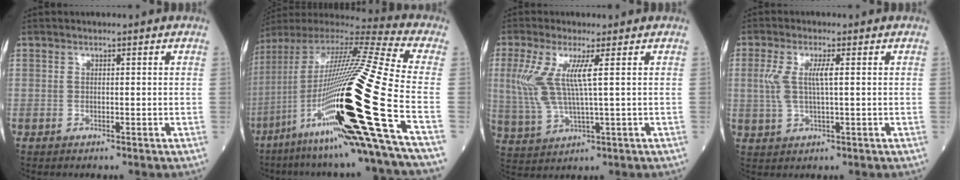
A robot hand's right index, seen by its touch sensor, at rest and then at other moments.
{"total": 31.5, "force": [-10.8, -0.9, 29.6], "torque": [-0.509, -0.045, -0.204]}
{"total": 7.9, "force": [1.8, 0.9, 7.6], "torque": [-0.192, 0.000, 0.040]}
{"total": 4.8, "force": [0.8, 0.9, 4.7], "torque": [-0.111, 0.004, 0.016]}